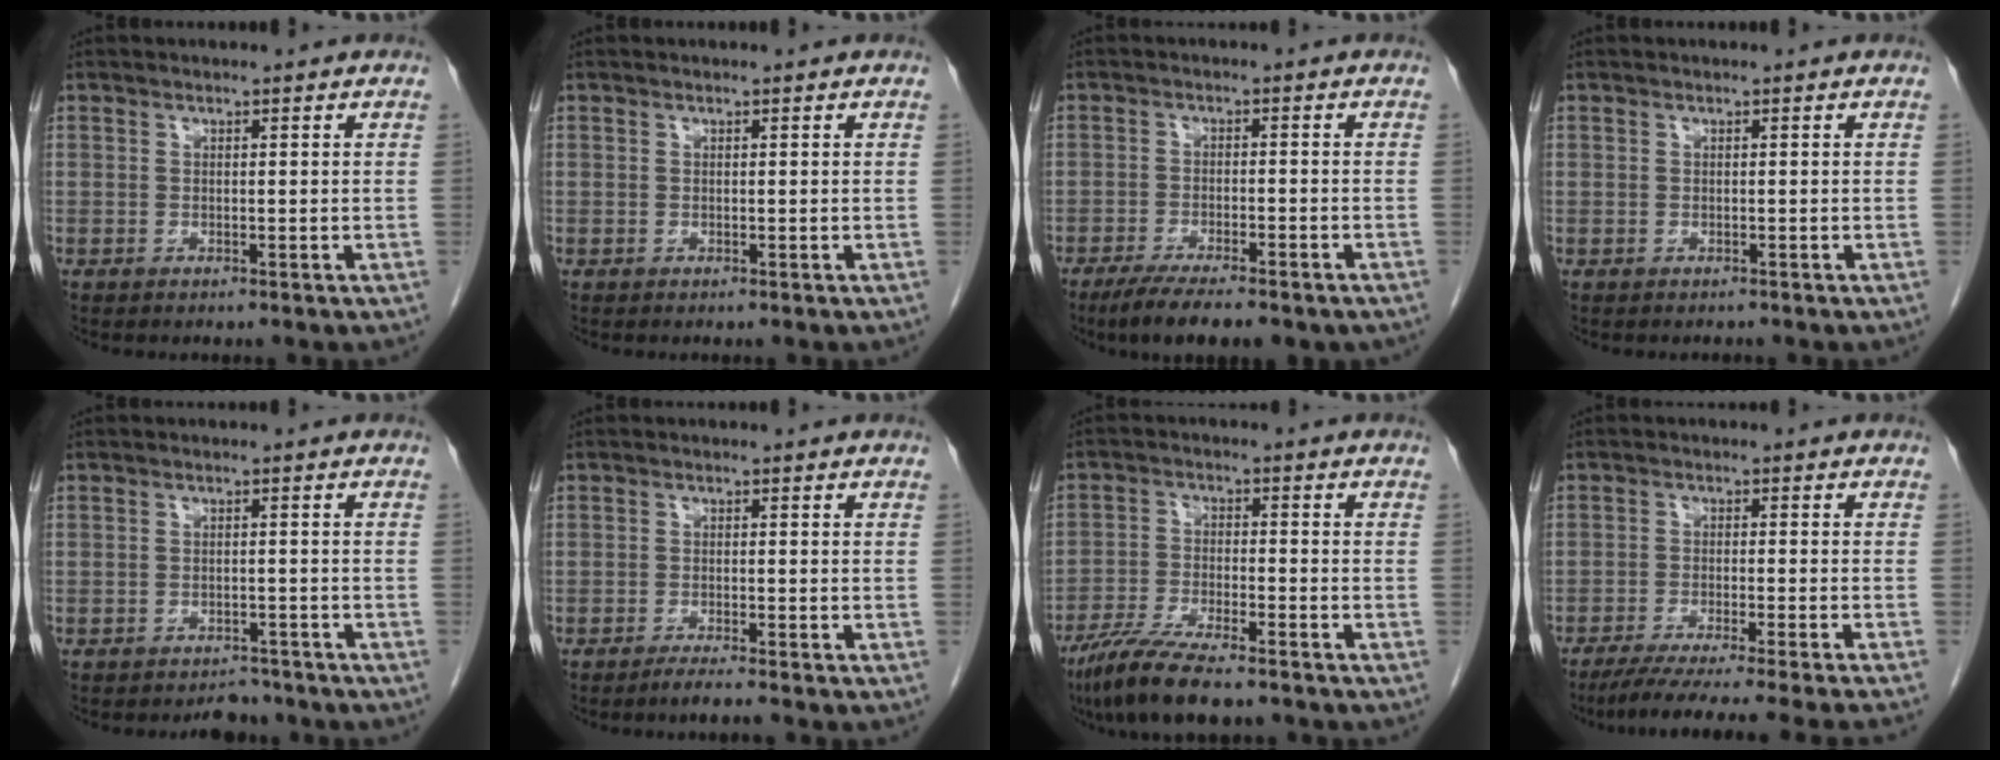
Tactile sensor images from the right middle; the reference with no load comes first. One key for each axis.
{"total": 0.0}
{"total": 10.8, "fx": -8.3, "fy": 2.4, "fz": 6.5, "tx": -0.090, "ty": -0.014, "tz": -0.118}
{"total": 0.6, "fx": -0.4, "fy": 0.3, "fz": -0.1, "tx": -0.005, "ty": 0.002, "tz": -0.009}
{"total": 3.4, "fx": -3.1, "fy": 1.4, "fz": 0.3, "tx": -0.004, "ty": 0.003, "tz": -0.045}
{"total": 2.5, "fx": -2.1, "fy": -0.5, "fz": 1.2, "tx": -0.026, "ty": -0.005, "tz": -0.040}
{"total": 10.5, "fx": -8.3, "fy": 1.6, "fz": 6.2, "tx": -0.107, "ty": -0.026, "tz": -0.142}
{"total": 15.4, "fx": -13.4, "fy": -1.9, "fz": 7.4, "tx": -0.093, "ty": -0.045, "tz": -0.198}